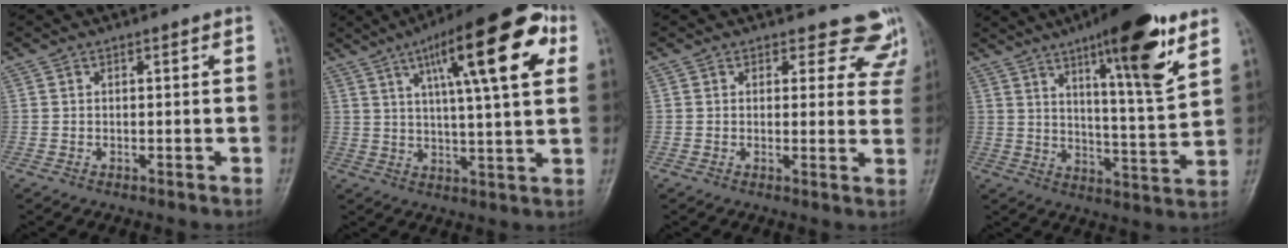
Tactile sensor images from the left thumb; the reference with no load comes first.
{"total": 20.5, "force": [8.1, 5.2, 18.0], "torque": [-0.241, 0.002, 0.116]}
{"total": 8.2, "force": [7.2, 3.9, 0.2], "torque": [0.056, -0.039, 0.050]}
{"total": 17.5, "force": [10.1, 3.4, 13.9], "torque": [-0.186, -0.057, 0.156]}